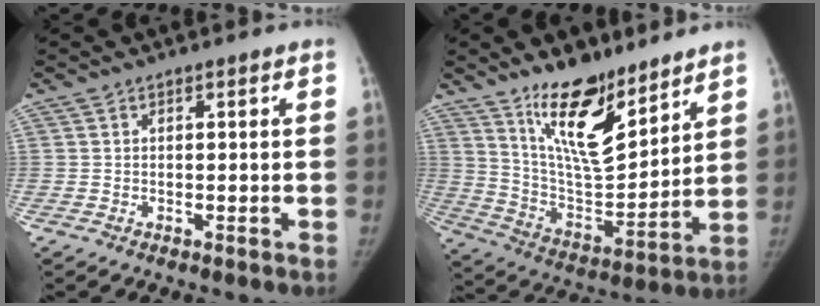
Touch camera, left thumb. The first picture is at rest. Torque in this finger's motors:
{"motor_torque": [0.91, -0.25, 1.61, -1.16, 0.41]}